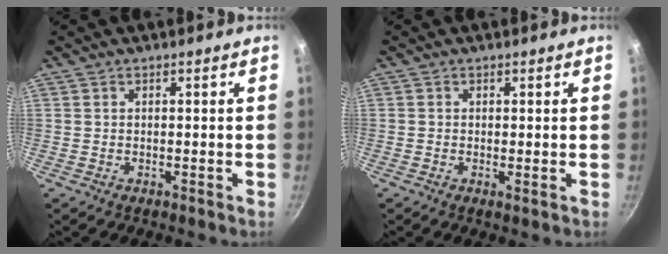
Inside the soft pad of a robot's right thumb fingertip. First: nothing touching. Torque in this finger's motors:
{"motor_torque": [-0.65, -0.31, -0.51, 0.00, 0.05]}